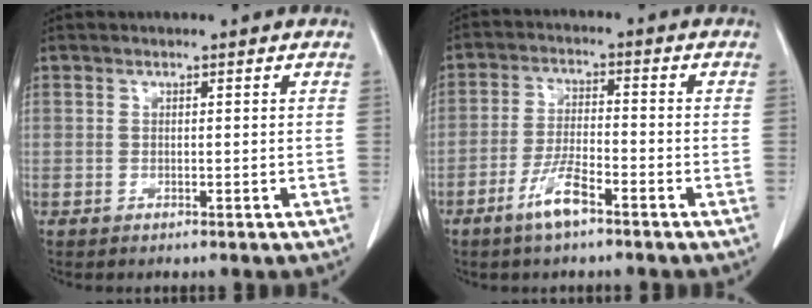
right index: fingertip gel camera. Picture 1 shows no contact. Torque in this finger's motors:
{"motor_torque": [0.80, -0.79, 0.17, 0.06]}